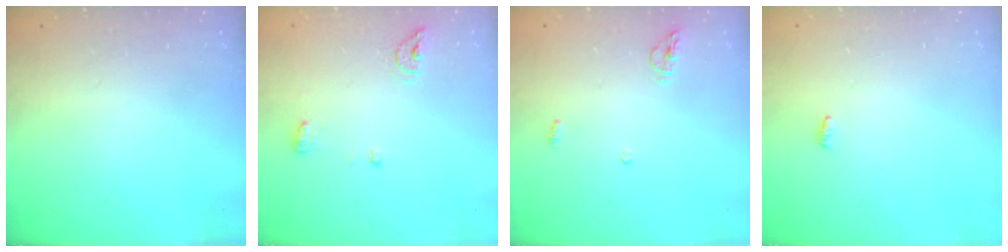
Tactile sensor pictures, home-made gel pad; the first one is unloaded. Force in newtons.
{"total": 6.6, "press": 6.5, "slide": 1.0}
{"total": 5.4, "press": 5.4, "slide": 0.5}
{"total": 3.1, "press": 2.7, "slide": 1.5}